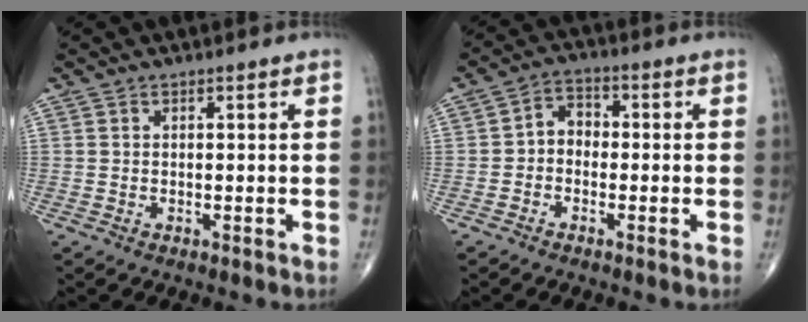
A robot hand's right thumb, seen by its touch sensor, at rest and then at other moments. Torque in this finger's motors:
{"motor_torque": [0.06, 0.12, 0.42, 0.10, 0.03]}